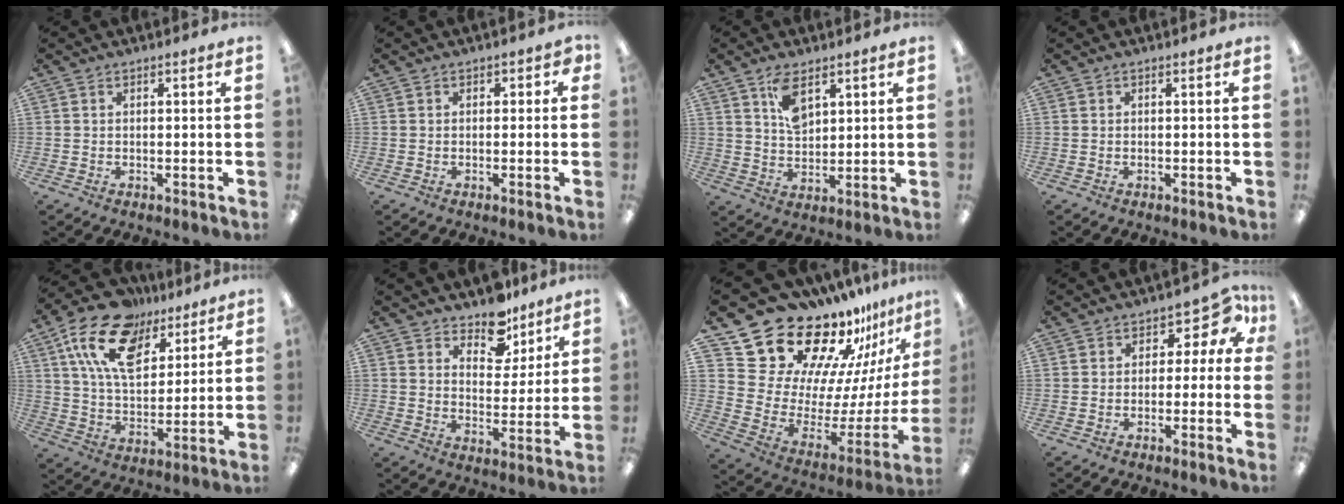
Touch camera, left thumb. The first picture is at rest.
{"total": 1.6, "force": [0.2, 1.3, 0.9], "torque": [-0.009, 0.003, 0.000]}
{"total": 7.8, "force": [4.6, 4.1, 4.7], "torque": [-0.072, -0.013, 0.079]}
{"total": 0.0}
{"total": 18.9, "force": [10.9, 10.8, 10.9], "torque": [-0.200, -0.036, 0.199]}
{"total": 9.8, "force": [8.2, 4.8, 2.5], "torque": [-0.036, -0.057, 0.151]}
{"total": 22.8, "force": [18.7, 11.3, 6.4], "torque": [-0.091, -0.162, 0.357]}
{"total": 7.0, "force": [2.4, 4.3, 5.1], "torque": [-0.070, -0.012, 0.038]}